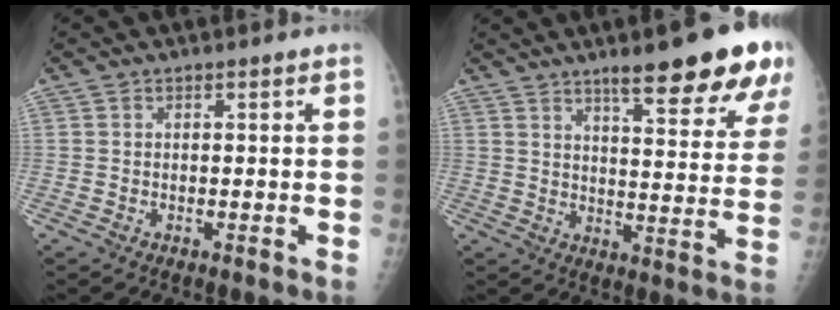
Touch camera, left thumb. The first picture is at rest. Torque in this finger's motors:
{"motor_torque": [0.34, 0.10, 1.02, -0.71, 0.07]}